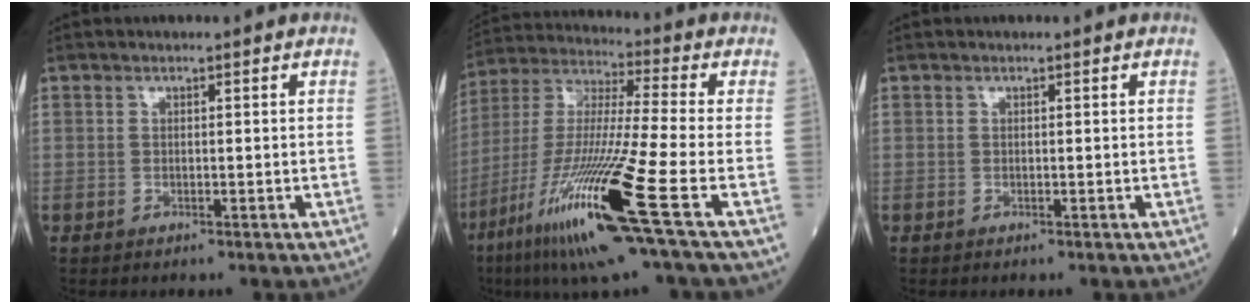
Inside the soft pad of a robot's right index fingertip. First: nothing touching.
{"total": 20.4, "force": [-9.0, -0.4, 18.3], "torque": [-0.380, -0.047, -0.174]}
{"total": 0.0}